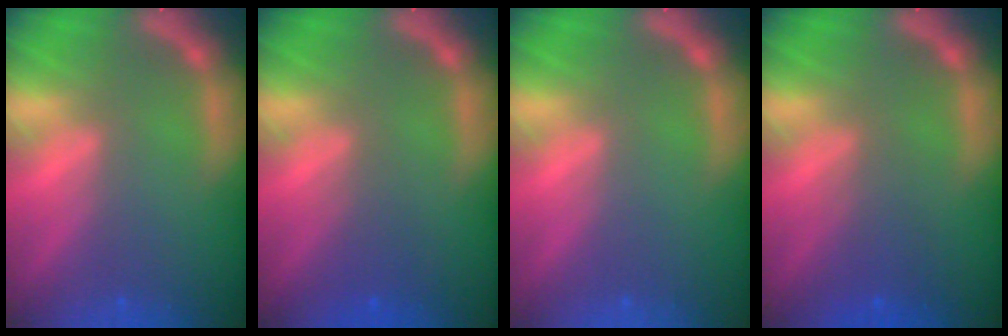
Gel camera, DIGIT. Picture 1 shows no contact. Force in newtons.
{"total": 2.0}
{"total": 0.0}
{"total": 2.5}